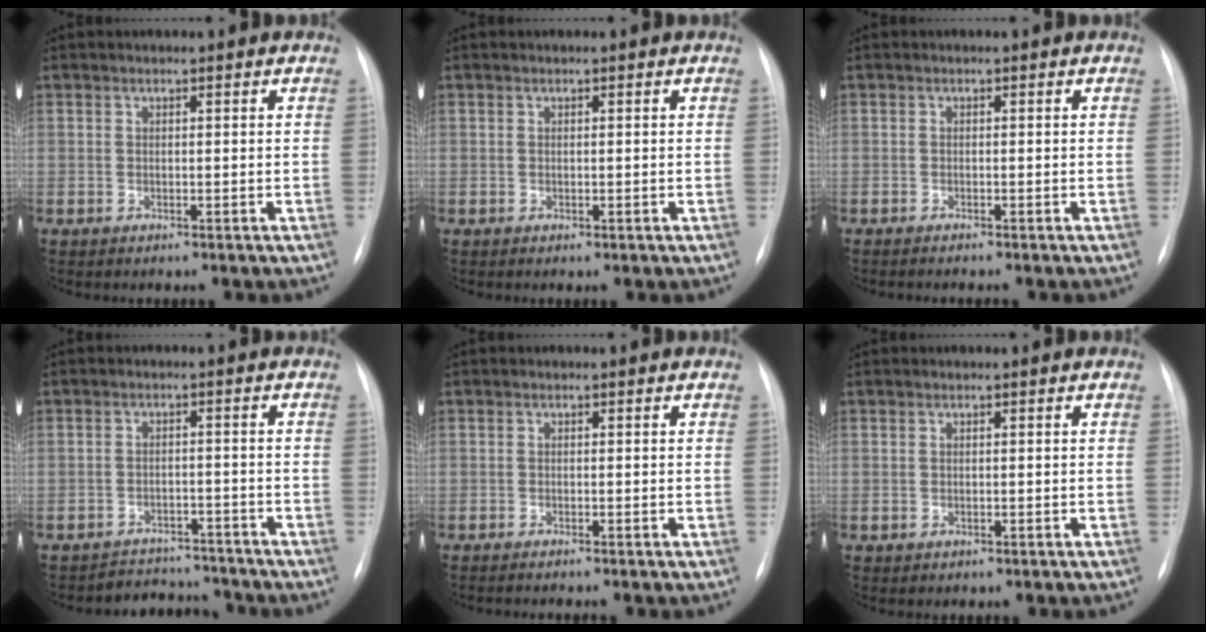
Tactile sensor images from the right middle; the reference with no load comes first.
{"total": 0.0}
{"total": 1.8, "force": [-1.5, -0.1, 1.0], "torque": [-0.010, -0.002, -0.016]}
{"total": 6.4, "force": [-6.0, 2.0, -0.7], "torque": [0.011, 0.019, -0.082]}
{"total": 2.1, "force": [-1.7, -0.1, 1.1], "torque": [-0.011, -0.002, -0.020]}
{"total": 0.0}